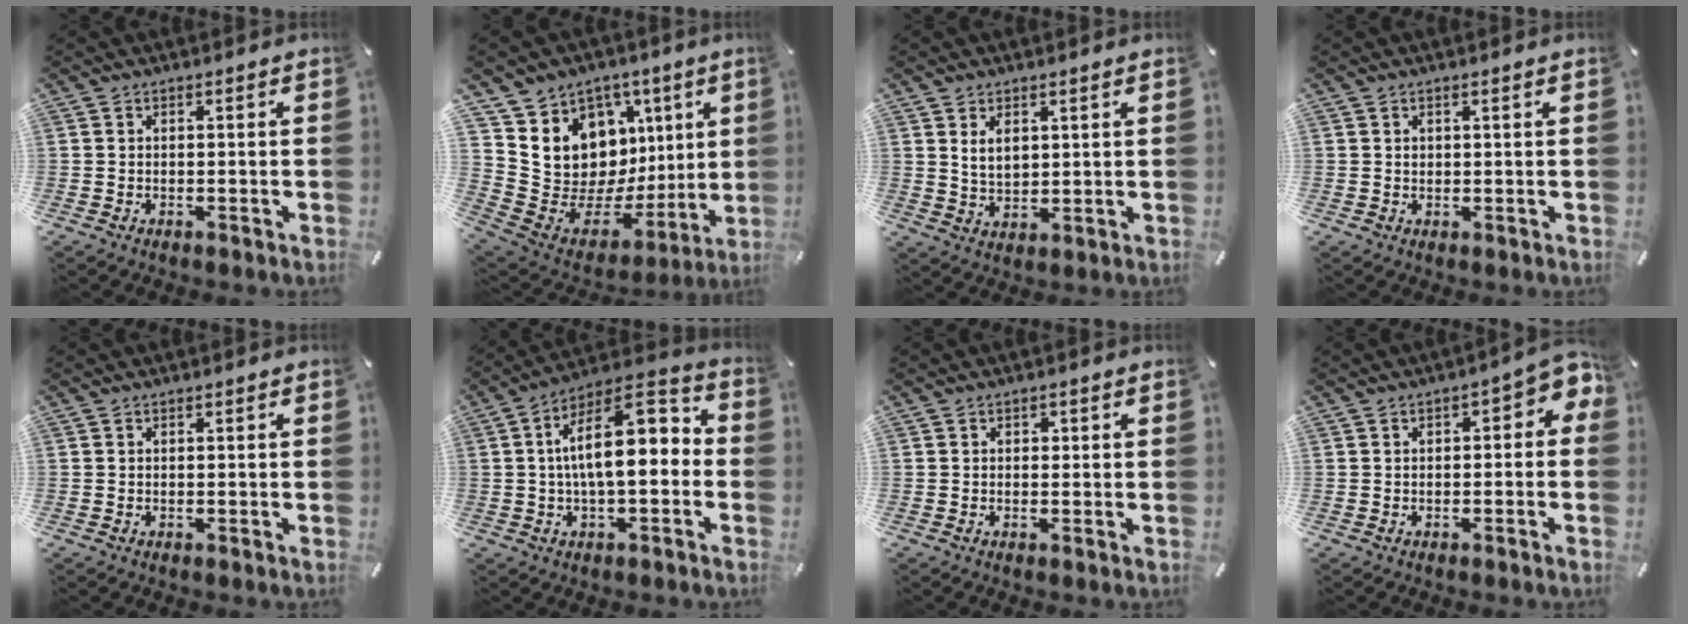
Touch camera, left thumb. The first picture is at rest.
{"total": 12.5, "force": [4.5, 11.2, 3.3], "torque": [-0.039, -0.081, 0.107]}
{"total": 4.1, "force": [2.1, 2.4, 2.5], "torque": [-0.046, -0.002, 0.037]}
{"total": 0.6, "force": [0.3, 0.5, 0.3], "torque": [-0.006, 0.001, 0.007]}
{"total": 0.0}
{"total": 15.1, "force": [1.2, 7.1, 13.3], "torque": [-0.216, -0.006, 0.020]}
{"total": 1.0, "force": [0.0, 0.8, 0.5], "torque": [-0.011, 0.005, -0.001]}
{"total": 3.7, "force": [-1.2, 1.8, 3.0], "torque": [-0.045, 0.014, -0.025]}